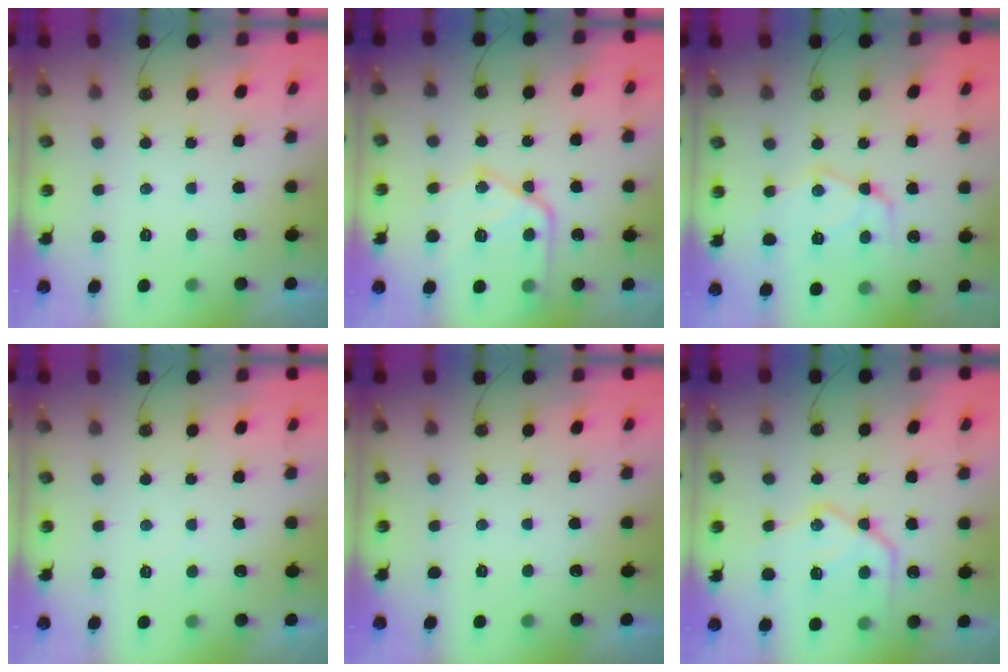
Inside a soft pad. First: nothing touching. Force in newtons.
{"total": 17.4, "press": 17.3, "slide": 1.6}
{"total": 14.7, "press": 14.6, "slide": 1.3}
{"total": 2.3, "press": 2.3, "slide": 0.4}
{"total": 0.0}
{"total": 19.4, "press": 19.4, "slide": 1.9}